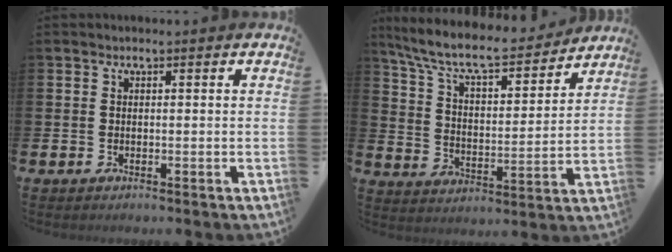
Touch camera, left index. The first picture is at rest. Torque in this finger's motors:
{"motor_torque": [1.08, -1.06, 0.38, 0.21]}